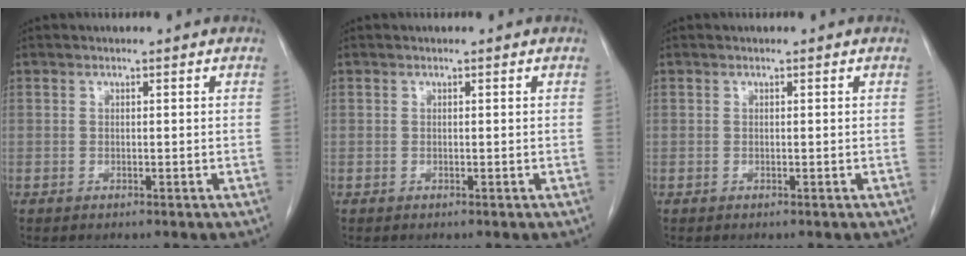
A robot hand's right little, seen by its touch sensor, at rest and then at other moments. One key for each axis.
{"total": 0.0}
{"total": 0.0}